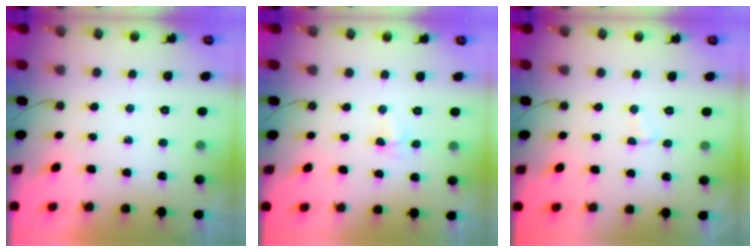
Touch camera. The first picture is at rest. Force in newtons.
{"total": 5.6, "press": 4.5, "slide": 3.3}
{"total": 2.3, "press": 2.3, "slide": 0.5}